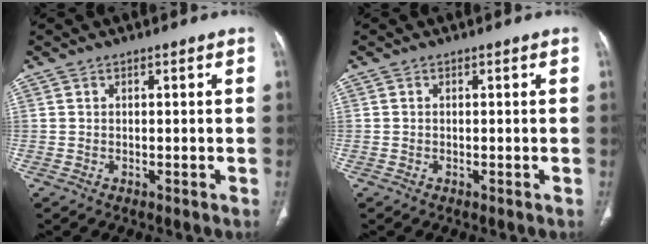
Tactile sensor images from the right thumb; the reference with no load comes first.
{"total": 0.0}